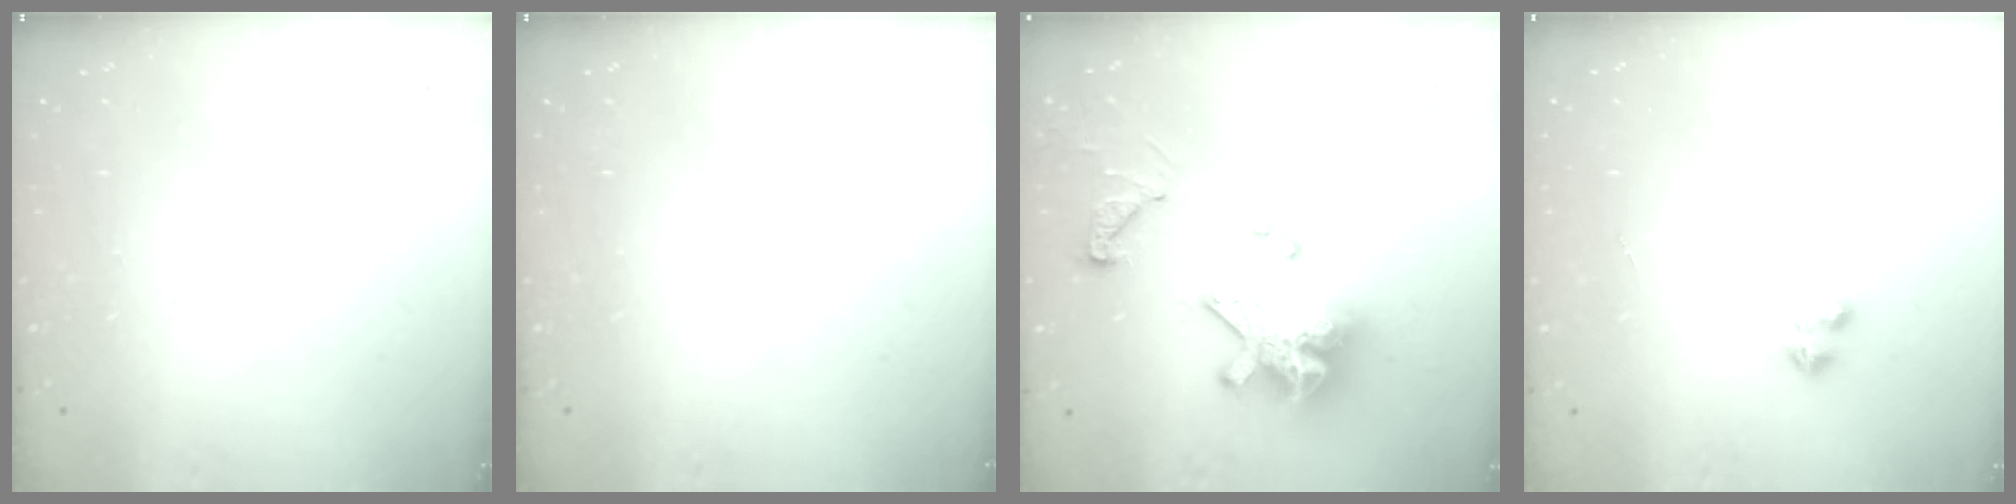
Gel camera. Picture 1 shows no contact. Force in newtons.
{"total": 0.0}
{"total": 18.8, "press": 18.8, "slide": 1.6}
{"total": 2.2, "press": 2.2, "slide": 0.4}